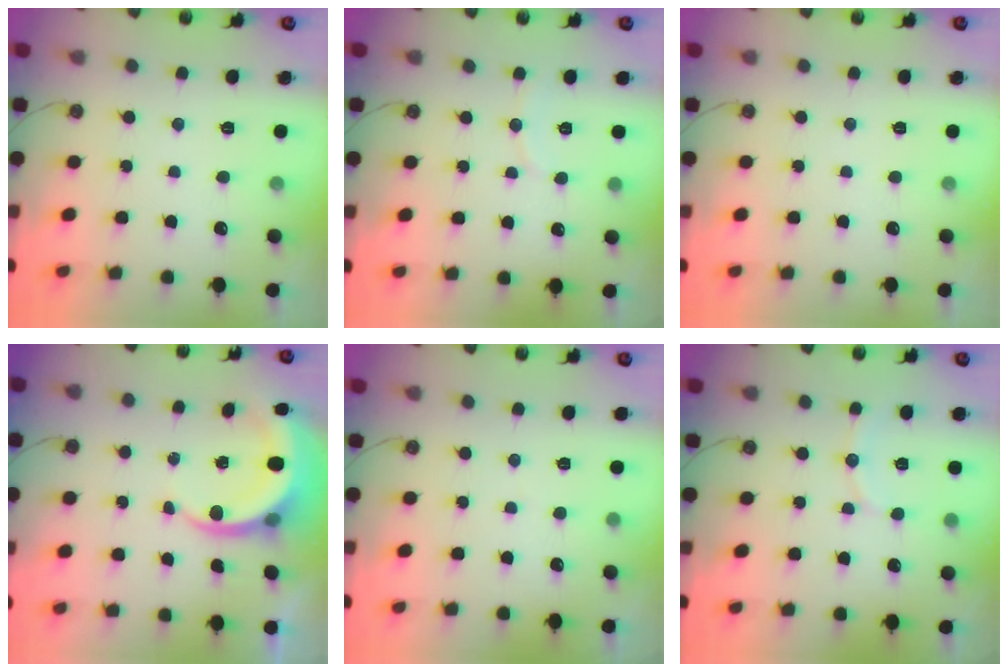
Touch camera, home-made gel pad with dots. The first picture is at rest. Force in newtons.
{"total": 4.8, "press": 4.7, "slide": 0.3}
{"total": 0.0}
{"total": 5.9, "press": 5.8, "slide": 0.4}
{"total": 1.4, "press": 1.4, "slide": 0.1}
{"total": 7.2, "press": 6.7, "slide": 2.6}